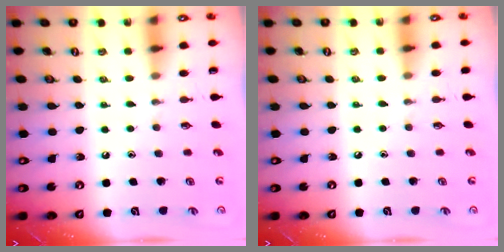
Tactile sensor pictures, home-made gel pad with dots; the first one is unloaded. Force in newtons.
{"total": 0.0}